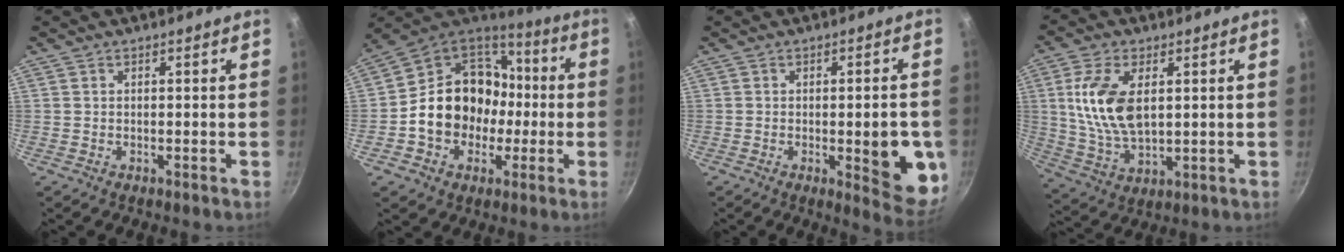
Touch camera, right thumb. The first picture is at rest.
{"total": 19.8, "force": [-2.0, 16.5, 10.9], "torque": [-0.157, 0.053, -0.030]}
{"total": 12.2, "force": [-2.2, 4.2, 11.2], "torque": [-0.108, -0.005, -0.024]}
{"total": 12.9, "force": [2.6, 6.9, 10.5], "torque": [-0.202, -0.014, 0.056]}